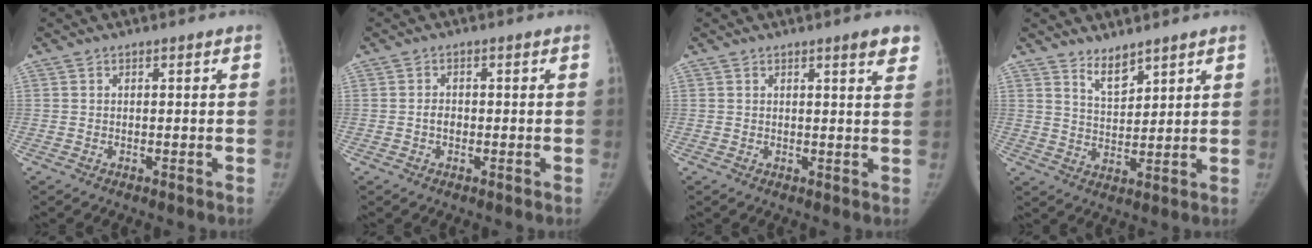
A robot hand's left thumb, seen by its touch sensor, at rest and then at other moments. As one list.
[{"total": 1.7, "force": [-0.4, 1.2, 1.0], "torque": [-0.013, 0.006, -0.009]}, {"total": 3.9, "force": [2.5, 0.6, 2.9], "torque": [-0.027, -0.012, 0.031]}, {"total": 4.6, "force": [3.8, 1.4, 2.1], "torque": [-0.022, -0.038, 0.075]}]